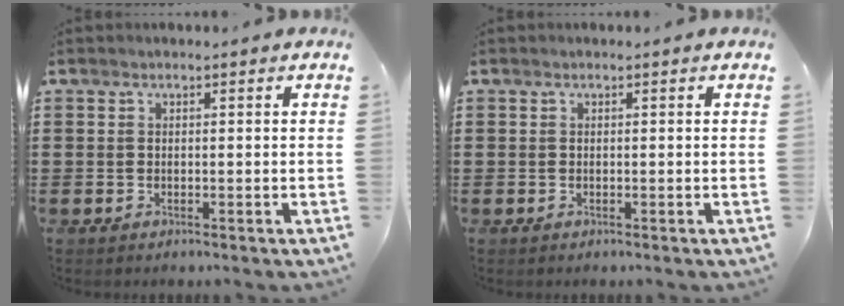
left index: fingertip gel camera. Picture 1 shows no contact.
{"total": 0.0}